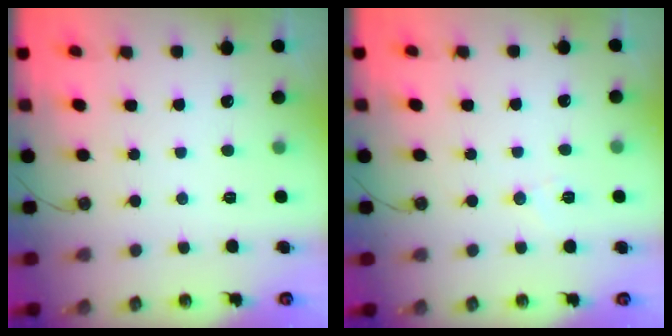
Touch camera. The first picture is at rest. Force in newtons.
{"total": 4.3, "press": 4.1, "slide": 1.3}